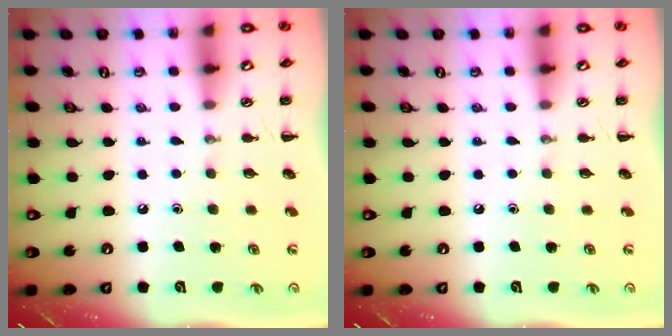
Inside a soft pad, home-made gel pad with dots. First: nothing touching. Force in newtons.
{"total": 0.0}